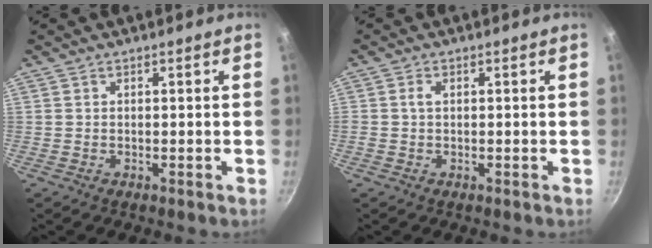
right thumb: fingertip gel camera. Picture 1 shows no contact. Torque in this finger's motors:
{"motor_torque": [0.41, 0.22, 0.50, -0.21, 0.11]}